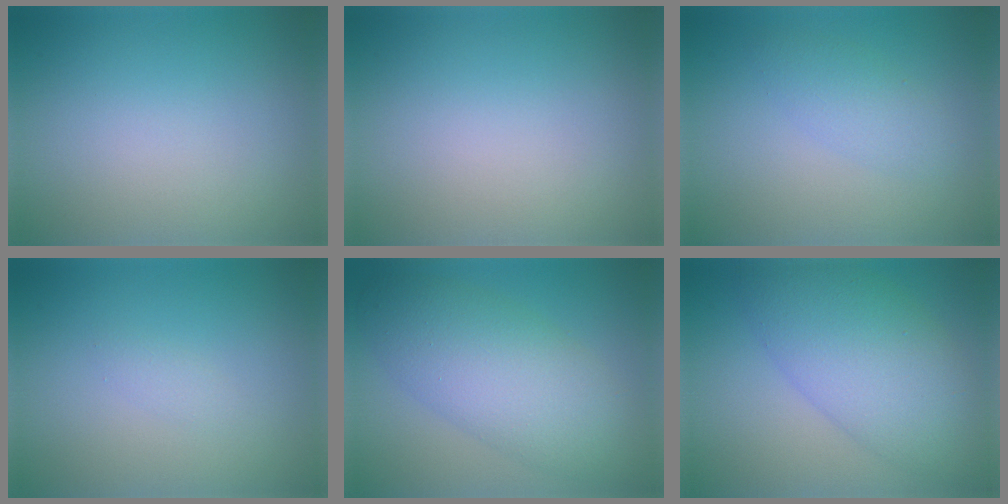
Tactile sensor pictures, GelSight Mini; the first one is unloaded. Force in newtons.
{"total": 0.0}
{"total": 2.2, "press": 2.2, "slide": 0.1}
{"total": 0.8, "press": 0.8, "slide": 0.1}
{"total": 7.8, "press": 7.8, "slide": 0.4}
{"total": 8.1, "press": 8.1, "slide": 0.1}